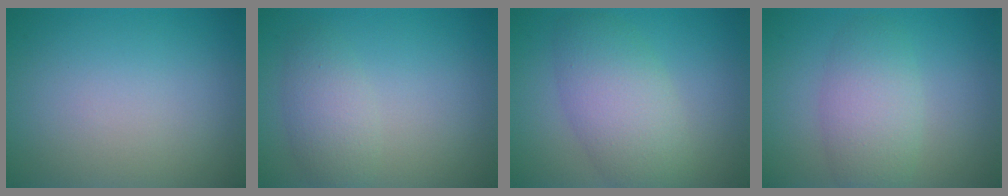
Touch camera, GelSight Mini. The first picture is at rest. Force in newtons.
{"total": 2.6, "press": 2.6, "slide": 0.1}
{"total": 5.5, "press": 5.5, "slide": 0.1}
{"total": 2.7, "press": 2.7, "slide": 0.3}